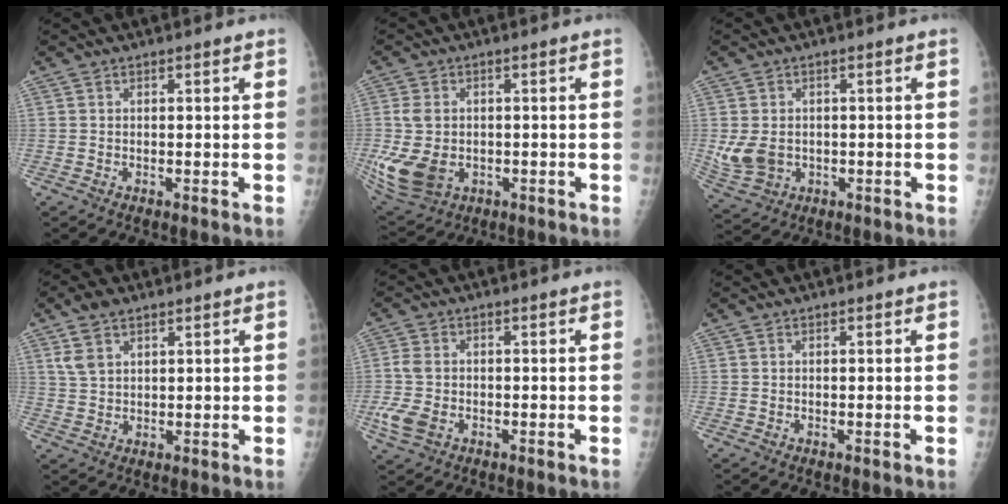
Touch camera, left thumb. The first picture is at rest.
{"total": 11.2, "force": [-1.6, 8.0, 7.6], "torque": [-0.161, -0.002, -0.015]}
{"total": 6.4, "force": [-0.4, 5.2, 3.8], "torque": [-0.068, -0.002, 0.006]}
{"total": 5.4, "force": [3.2, 3.1, 3.1], "torque": [-0.053, -0.007, 0.070]}
{"total": 5.9, "force": [-1.4, 4.2, 3.9], "torque": [-0.095, 0.006, -0.027]}
{"total": 0.0}